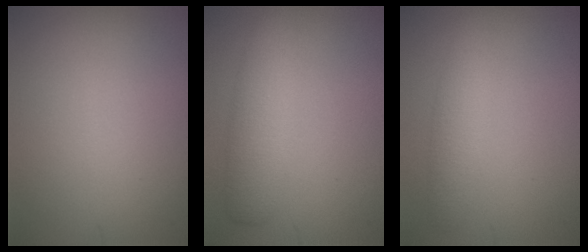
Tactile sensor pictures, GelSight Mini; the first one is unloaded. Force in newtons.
{"total": 4.2, "press": 4.2, "slide": 0.1}
{"total": 2.8, "press": 2.8, "slide": 0.1}